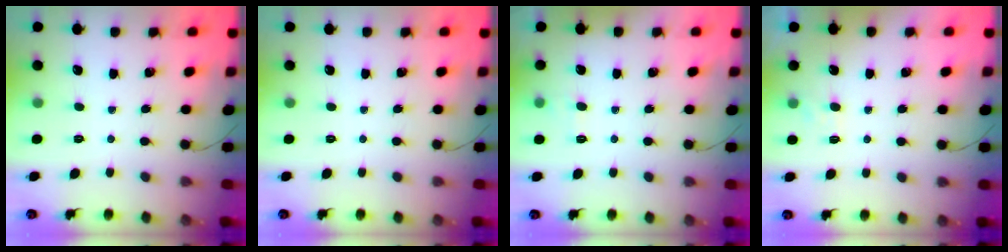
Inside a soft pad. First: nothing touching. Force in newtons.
{"total": 0.0}
{"total": 5.6, "press": 5.3, "slide": 1.7}
{"total": 4.8, "press": 4.6, "slide": 1.3}